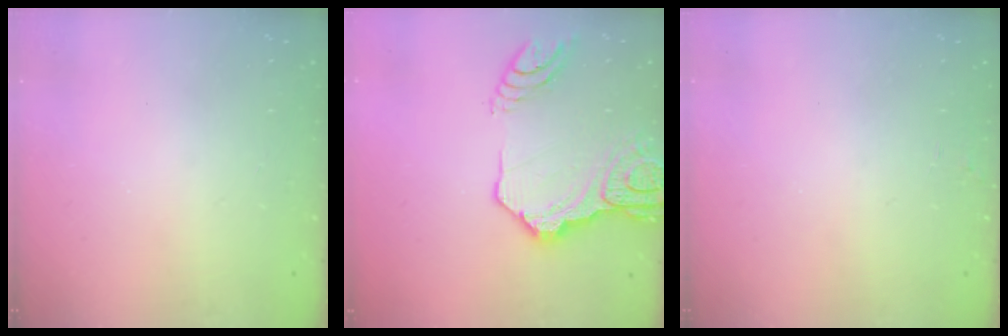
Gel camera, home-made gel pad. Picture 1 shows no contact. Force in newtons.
{"total": 17.7, "press": 17.5, "slide": 2.2}
{"total": 1.7, "press": 1.7, "slide": 0.1}